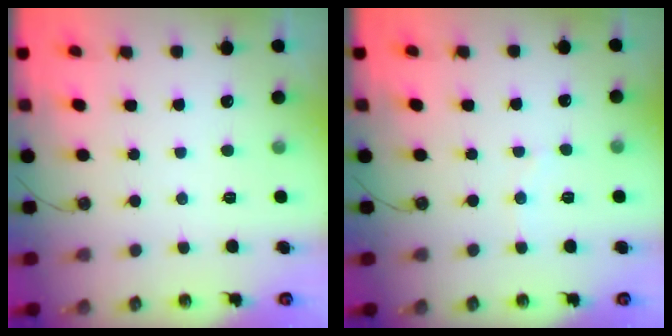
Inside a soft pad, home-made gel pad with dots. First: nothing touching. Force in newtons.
{"total": 4.3, "press": 4.2, "slide": 0.4}